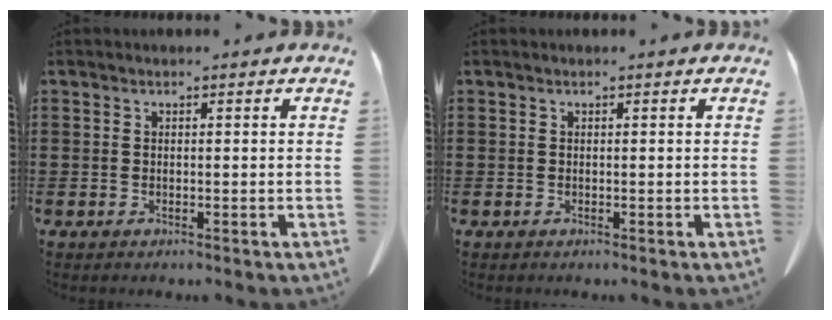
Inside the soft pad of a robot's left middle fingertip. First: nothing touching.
{"total": 0.0}